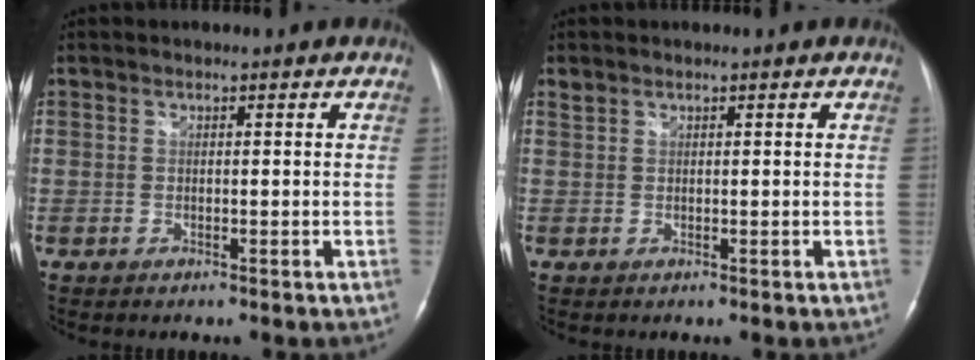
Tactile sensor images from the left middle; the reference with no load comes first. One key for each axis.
{"total": 0.8, "fx": 0.7, "fy": 0.2, "fz": 0.0, "tx": -0.007, "ty": 0.008, "tz": 0.018}